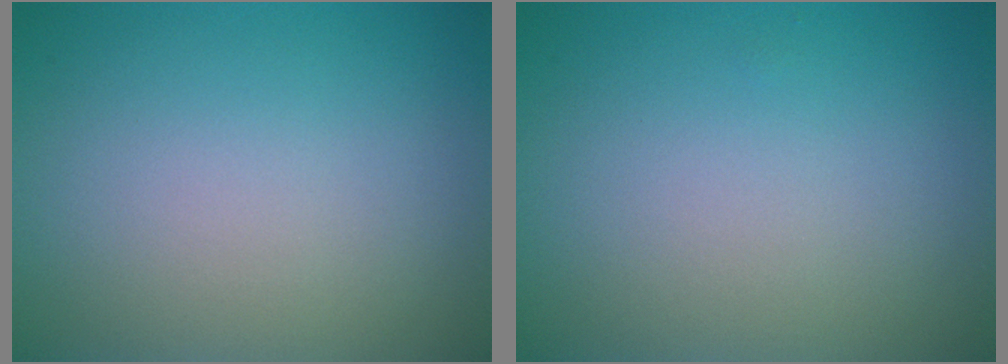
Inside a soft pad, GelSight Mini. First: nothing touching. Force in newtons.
{"total": 0.0}